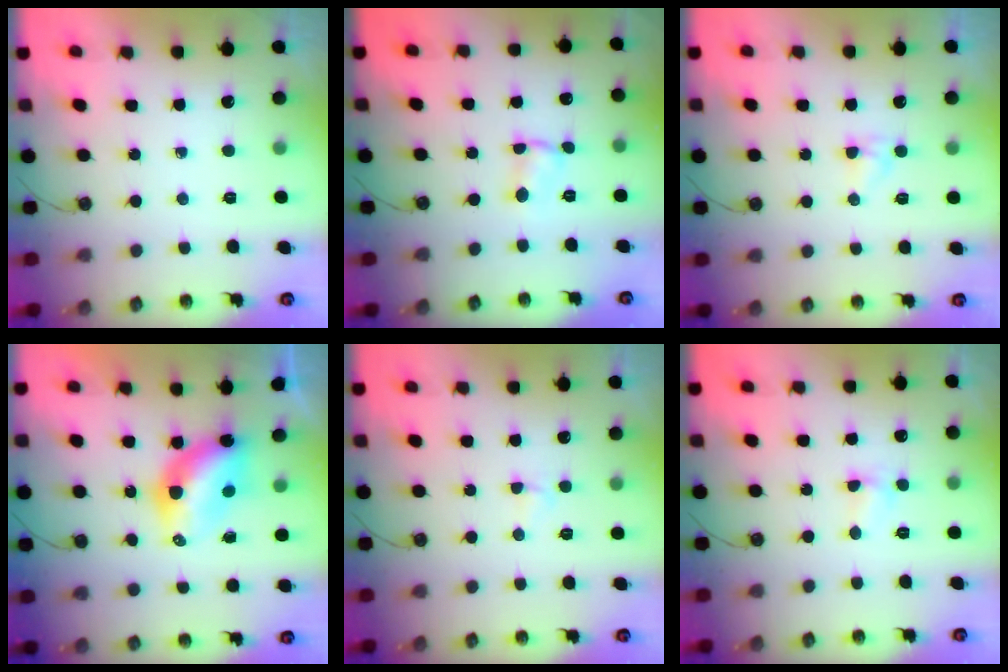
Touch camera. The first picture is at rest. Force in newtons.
{"total": 1.8, "press": 1.8, "slide": 0.3}
{"total": 2.5, "press": 2.5, "slide": 0.3}
{"total": 7.3, "press": 7.3, "slide": 0.6}
{"total": 3.0, "press": 3.0, "slide": 0.3}
{"total": 4.7, "press": 4.6, "slide": 0.6}